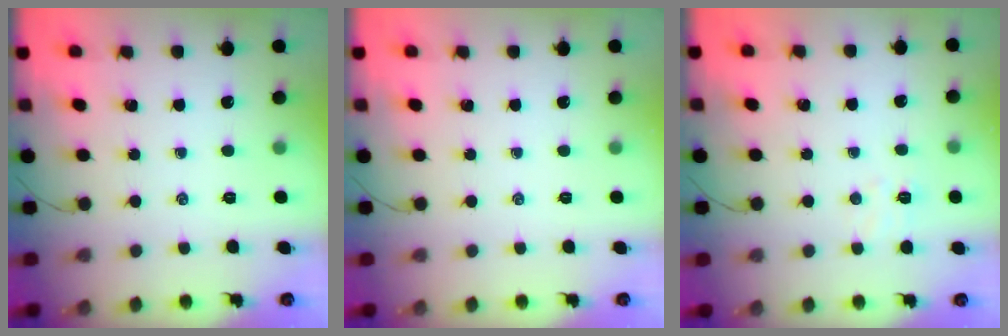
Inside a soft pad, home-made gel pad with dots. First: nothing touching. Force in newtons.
{"total": 0.0}
{"total": 5.3, "press": 5.1, "slide": 1.2}